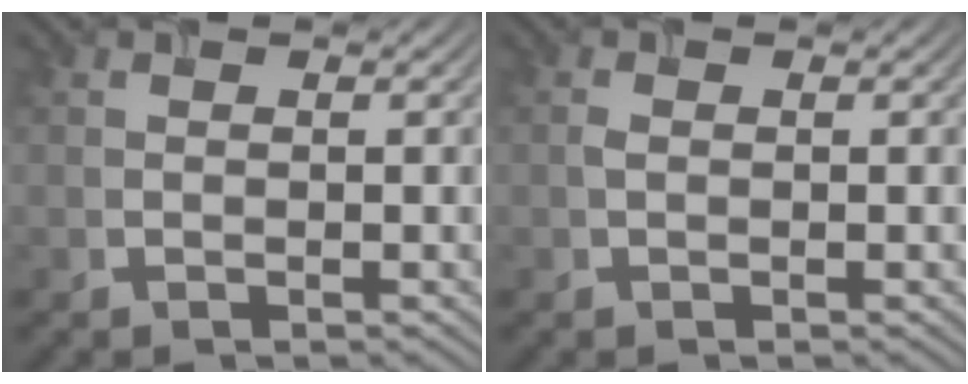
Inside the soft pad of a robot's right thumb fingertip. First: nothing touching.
{"total": 0.5, "force": [0.0, 0.3, 0.4], "torque": [-0.011, 0.001, 0.001]}